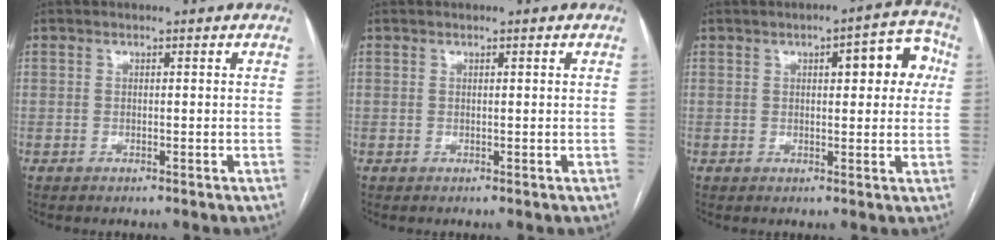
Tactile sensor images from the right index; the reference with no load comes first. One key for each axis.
{"total": 0.0}
{"total": 8.0, "fx": 2.0, "fy": 2.6, "fz": 7.3, "tx": -0.081, "ty": 0.026, "tz": 0.018}